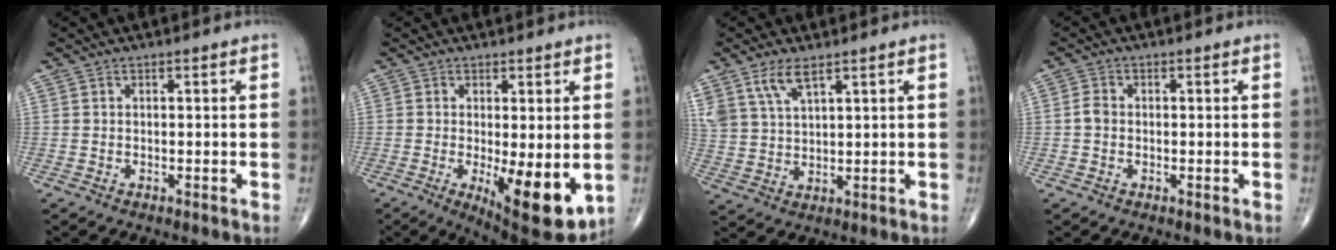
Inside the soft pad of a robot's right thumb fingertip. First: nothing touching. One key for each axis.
{"total": 11.9, "fx": -2.3, "fy": 3.8, "fz": 11.0, "tx": -0.151, "ty": -0.026, "tz": -0.021}
{"total": 6.1, "fx": 4.1, "fy": 2.3, "fz": 3.9, "tx": -0.079, "ty": -0.012, "tz": 0.087}
{"total": 1.8, "fx": -0.3, "fy": 1.4, "fz": 1.1, "tx": -0.018, "ty": 0.004, "tz": -0.008}